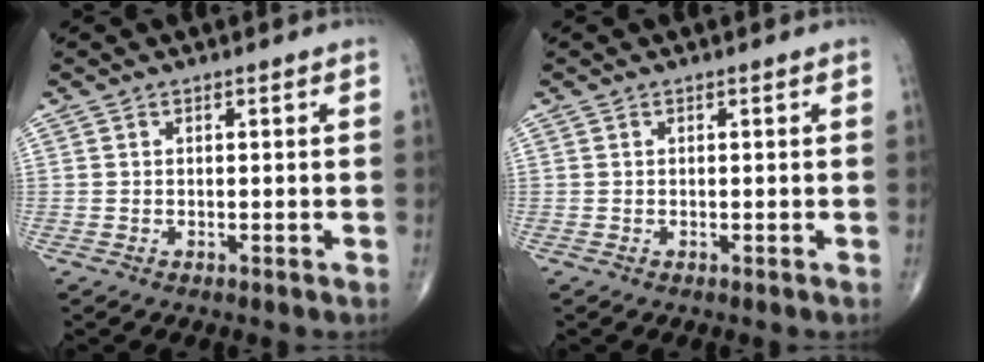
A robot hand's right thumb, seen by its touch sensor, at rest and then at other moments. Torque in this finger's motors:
{"motor_torque": [0.00, 0.00, -0.08, 0.08, 0.02]}